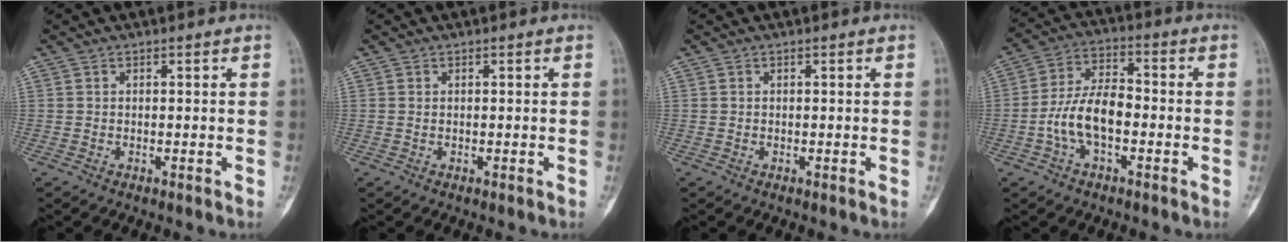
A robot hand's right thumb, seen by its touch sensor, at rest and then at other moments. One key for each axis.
{"total": 0.0}
{"total": 0.0}
{"total": 10.2, "fx": -2.5, "fy": 5.3, "fz": 8.4, "tx": -0.159, "ty": 0.036, "tz": -0.053}